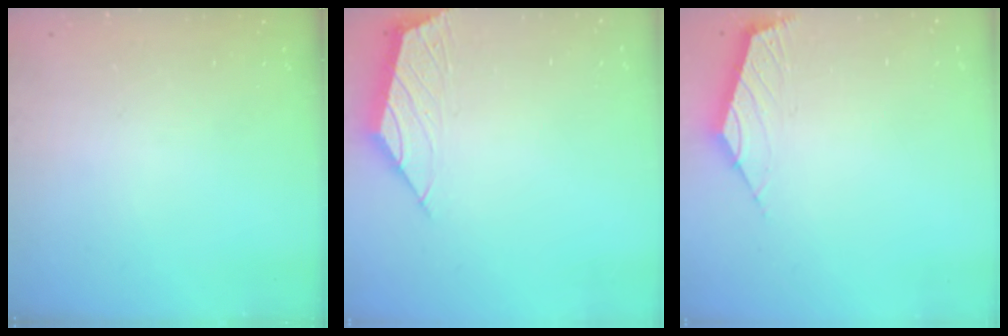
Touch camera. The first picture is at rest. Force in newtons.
{"total": 2.1, "press": 2.0, "slide": 0.5}
{"total": 2.5, "press": 2.4, "slide": 0.7}